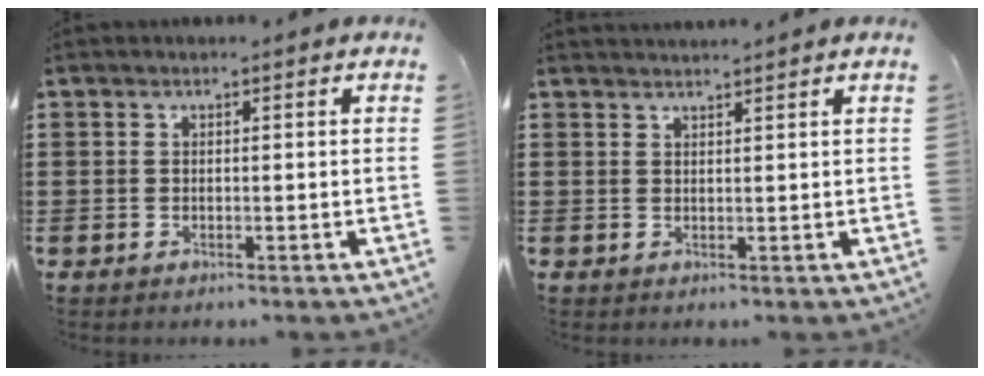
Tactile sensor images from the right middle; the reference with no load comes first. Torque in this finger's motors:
{"motor_torque": [1.30, -0.84, -0.01, 0.00]}